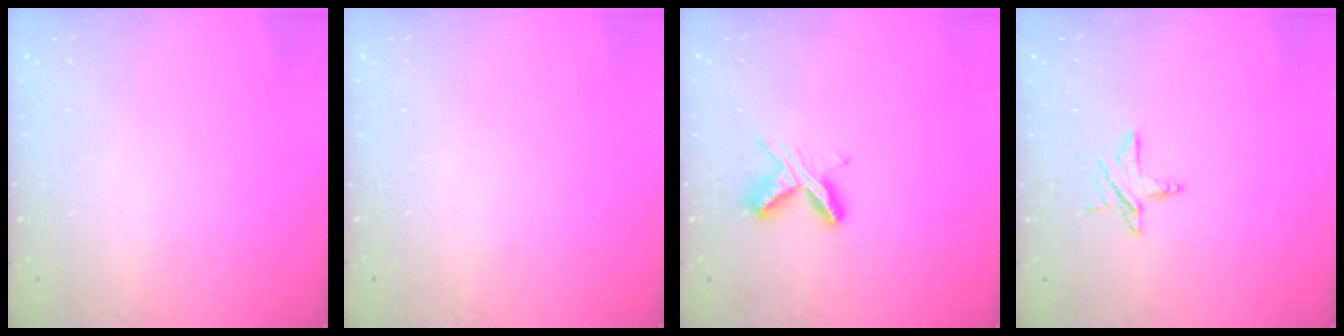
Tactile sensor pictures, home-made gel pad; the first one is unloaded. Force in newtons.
{"total": 0.0}
{"total": 6.0, "press": 5.9, "slide": 0.9}
{"total": 6.7, "press": 6.7, "slide": 0.5}